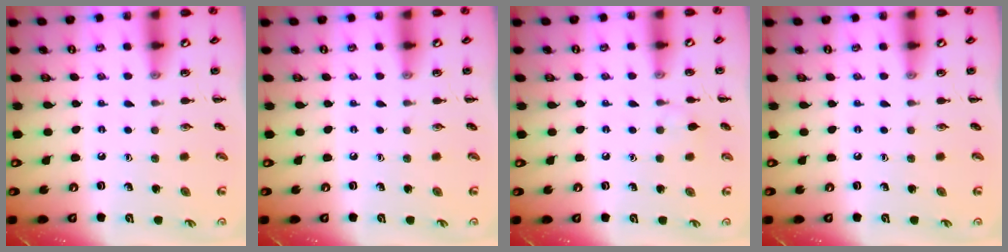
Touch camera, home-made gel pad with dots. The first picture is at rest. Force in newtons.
{"total": 0.0}
{"total": 4.5, "press": 4.2, "slide": 1.6}
{"total": 0.0}